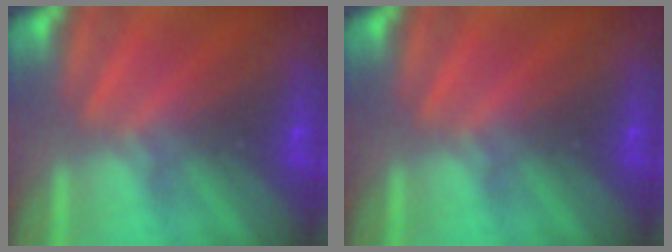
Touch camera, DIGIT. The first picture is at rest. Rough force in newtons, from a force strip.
{"total": 0.0}